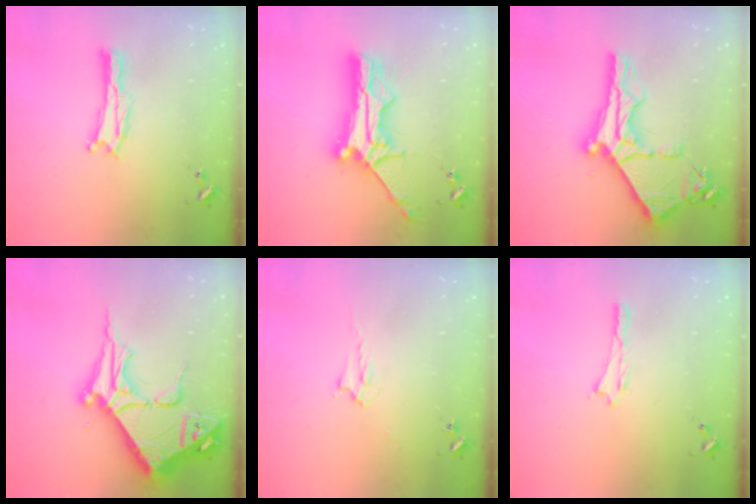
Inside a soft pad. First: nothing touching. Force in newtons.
{"total": 13.3, "press": 13.3, "slide": 1.1}
{"total": 10.5, "press": 10.4, "slide": 1.1}
{"total": 10.6, "press": 10.6, "slide": 1.1}
{"total": 2.0, "press": 2.0, "slide": 0.2}
{"total": 0.0}